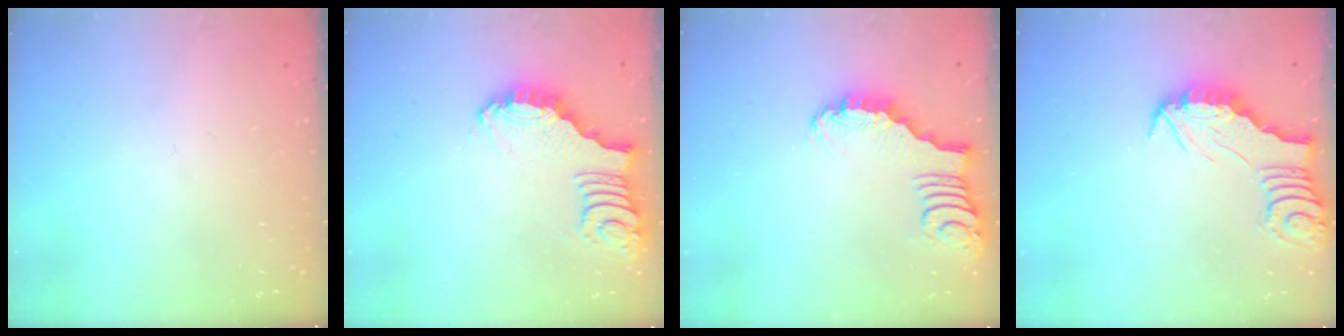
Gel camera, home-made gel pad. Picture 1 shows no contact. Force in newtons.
{"total": 2.6, "press": 2.6, "slide": 0.4}
{"total": 2.1, "press": 2.1, "slide": 0.2}
{"total": 2.4, "press": 2.4, "slide": 0.2}